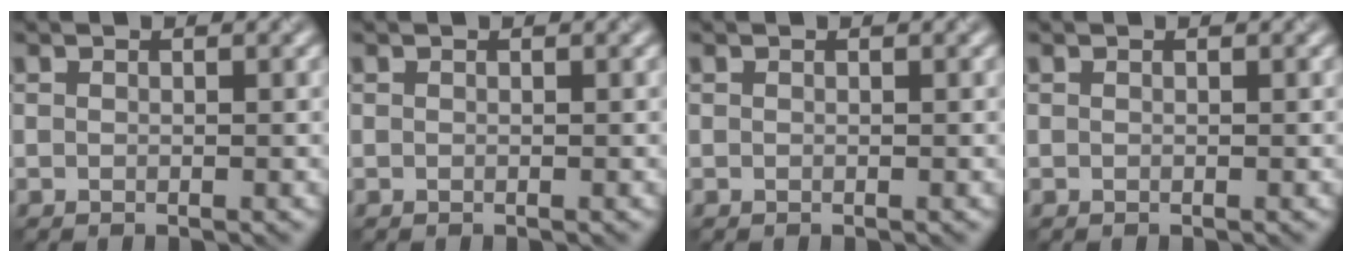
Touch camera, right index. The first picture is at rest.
{"total": 0.0}
{"total": 0.0}
{"total": 0.0}